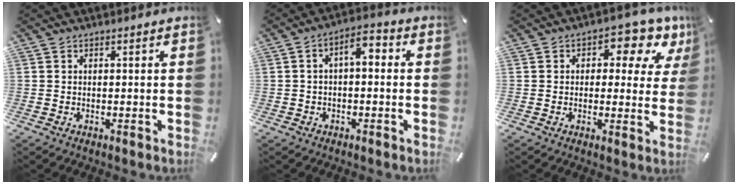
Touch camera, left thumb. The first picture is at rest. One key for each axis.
{"total": 5.4, "fx": -0.5, "fy": 2.8, "fz": 4.6, "tx": -0.069, "ty": 0.010, "tz": -0.015}
{"total": 7.8, "fx": 3.7, "fy": 4.7, "fz": 5.0, "tx": -0.056, "ty": -0.019, "tz": 0.054}